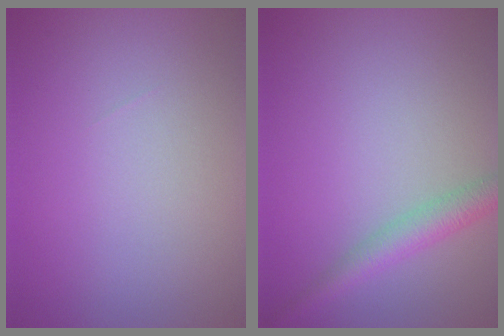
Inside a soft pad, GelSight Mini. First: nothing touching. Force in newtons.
{"total": 2.8, "press": 2.8, "slide": 0.2}